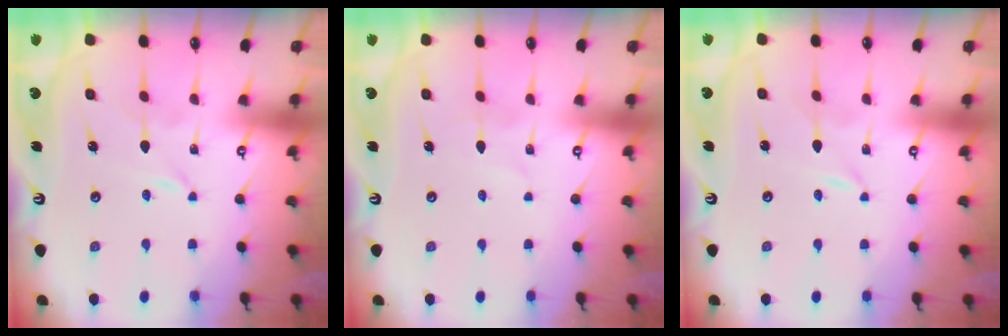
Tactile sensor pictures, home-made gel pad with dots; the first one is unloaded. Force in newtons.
{"total": 1.9, "press": 1.9, "slide": 0.2}
{"total": 0.0}